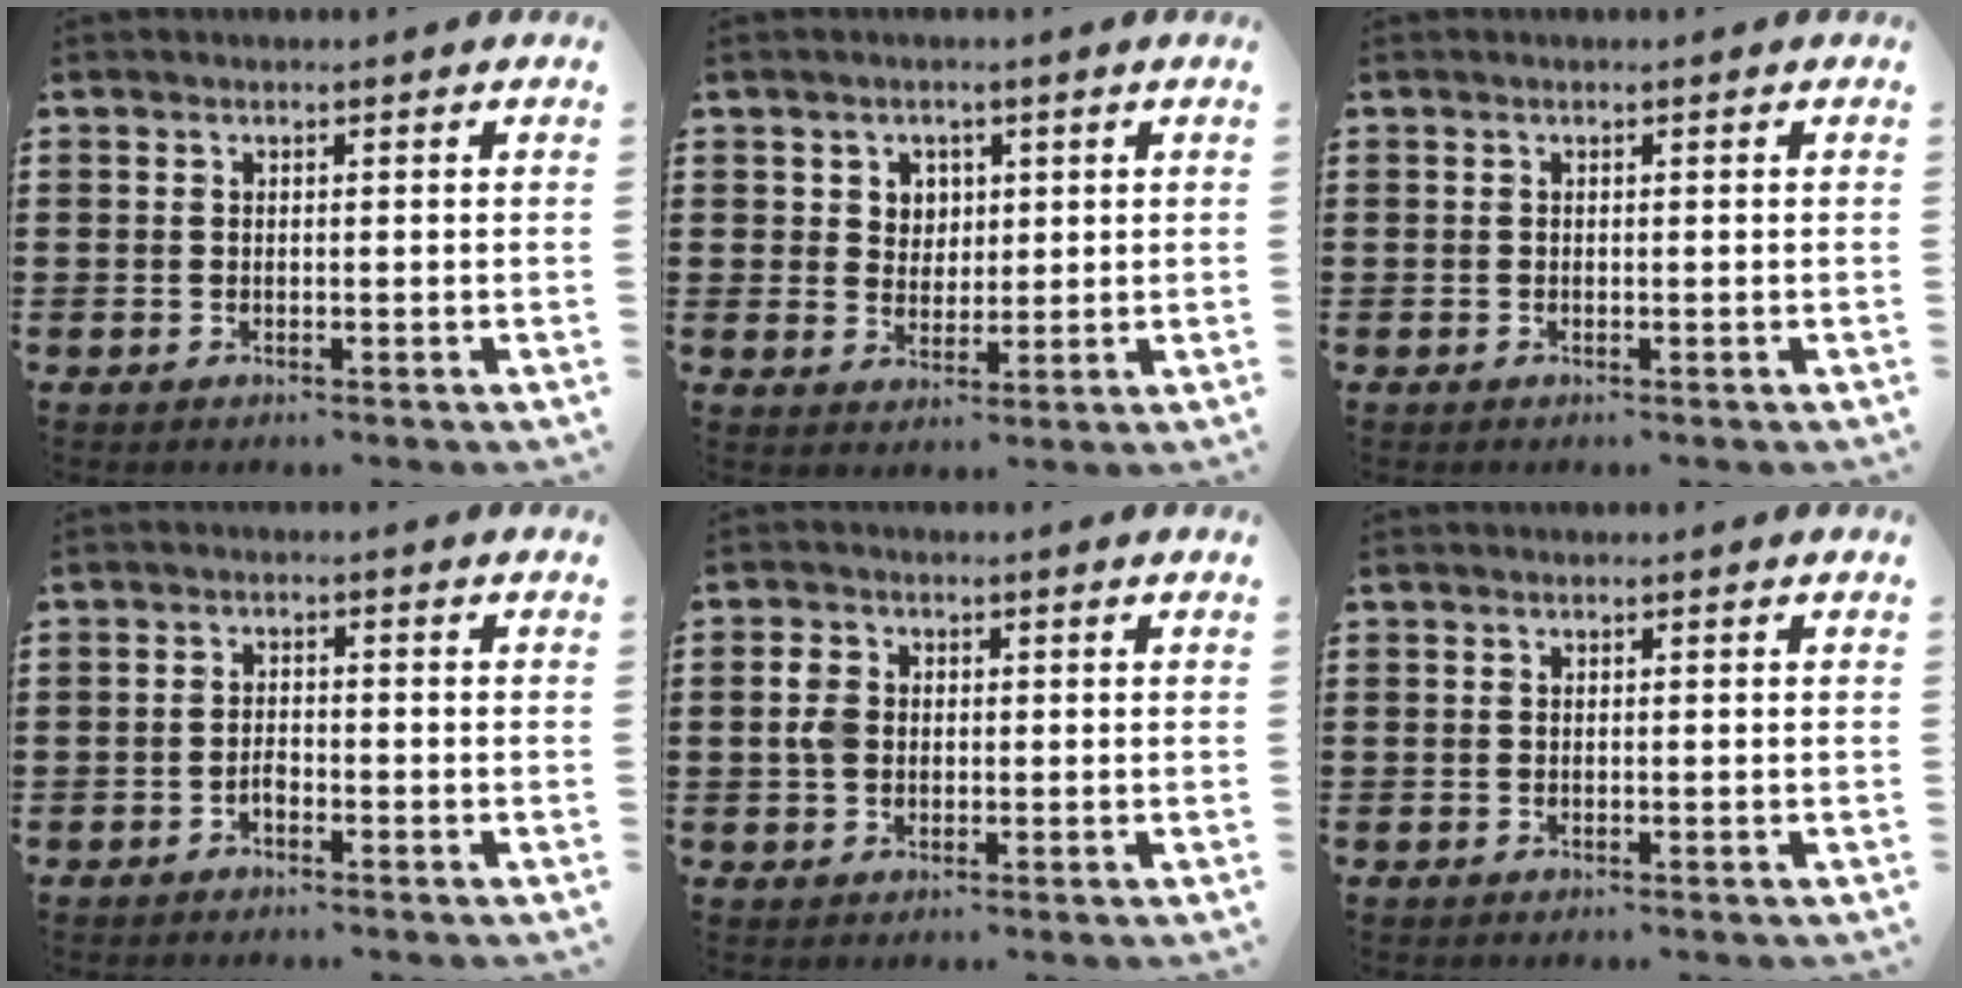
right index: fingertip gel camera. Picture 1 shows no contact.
{"total": 3.4, "force": [1.6, 3.0, 0.6], "torque": [-0.018, 0.008, 0.026]}
{"total": 0.0}
{"total": 1.5, "force": [-1.0, 0.6, 0.9], "torque": [-0.020, -0.001, -0.020]}
{"total": 3.4, "force": [0.1, 2.5, 2.2], "torque": [-0.064, 0.005, -0.003]}
{"total": 0.0}